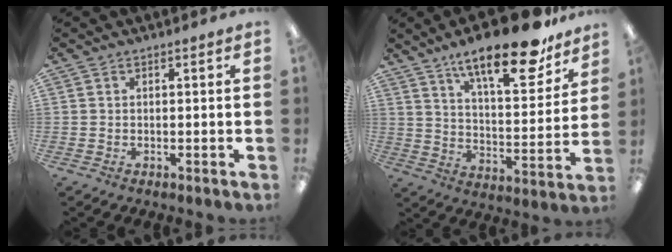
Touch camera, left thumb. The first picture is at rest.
{"total": 19.8, "force": [14.8, 5.6, 11.9], "torque": [-0.185, -0.097, 0.243]}